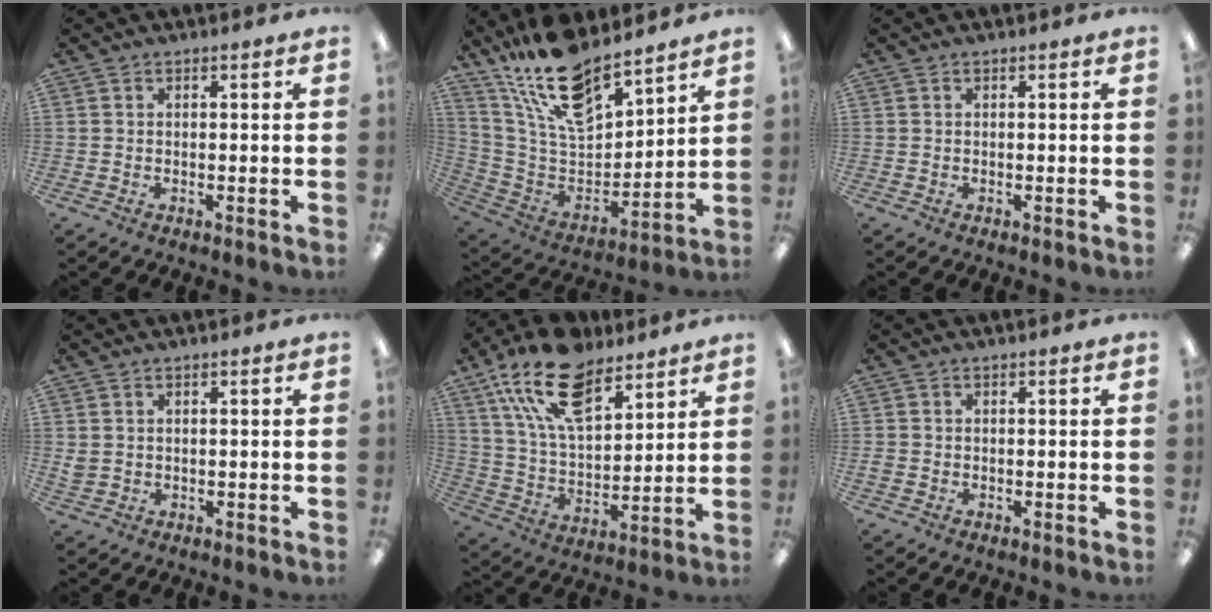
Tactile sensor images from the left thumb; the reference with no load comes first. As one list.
[{"total": 19.1, "force": [15.5, 6.8, 9.0], "torque": [-0.187, -0.095, 0.277]}, {"total": 0.0}, {"total": 1.8, "force": [0.8, 1.5, 0.8], "torque": [-0.018, 0.002, 0.014]}, {"total": 19.3, "force": [12.4, 9.7, 11.3], "torque": [-0.214, -0.048, 0.224]}, {"total": 0.9, "force": [-0.3, 0.7, 0.5], "torque": [-0.007, 0.002, -0.005]}]